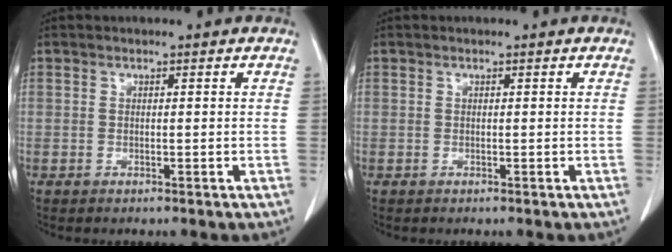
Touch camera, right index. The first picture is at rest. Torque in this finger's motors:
{"motor_torque": [0.00, 0.00, 0.00, 0.00]}